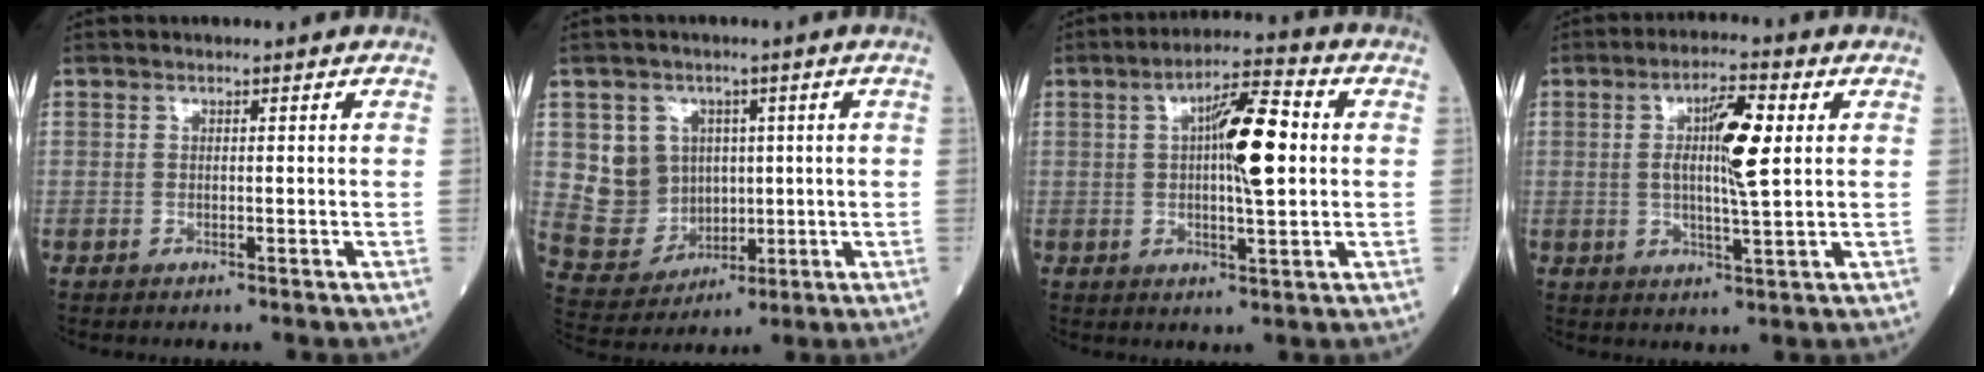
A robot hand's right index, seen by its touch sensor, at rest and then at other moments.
{"total": 8.9, "force": [1.8, 8.2, 2.9], "torque": [-0.067, 0.020, 0.051]}
{"total": 9.7, "force": [1.2, 1.6, 9.5], "torque": [-0.156, 0.016, 0.017]}
{"total": 8.1, "force": [1.5, 0.8, 7.9], "torque": [-0.140, 0.005, 0.024]}